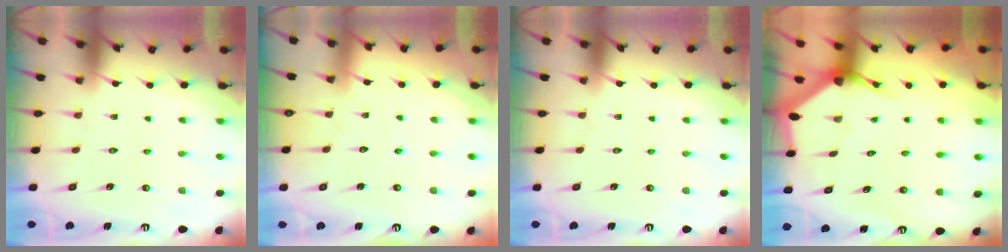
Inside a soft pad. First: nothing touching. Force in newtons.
{"total": 4.3, "press": 4.3, "slide": 0.1}
{"total": 0.0}
{"total": 2.9, "press": 2.9, "slide": 0.2}